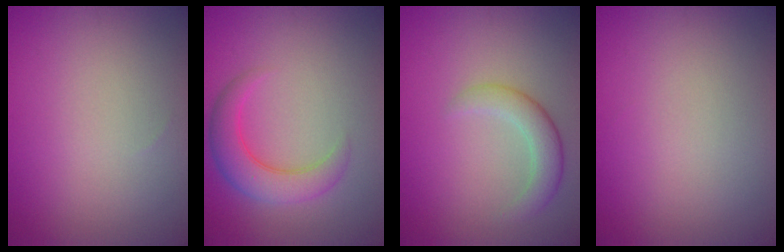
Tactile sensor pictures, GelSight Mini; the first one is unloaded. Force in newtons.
{"total": 4.4, "press": 4.4, "slide": 0.1}
{"total": 2.9, "press": 2.9, "slide": 0.2}
{"total": 0.0}